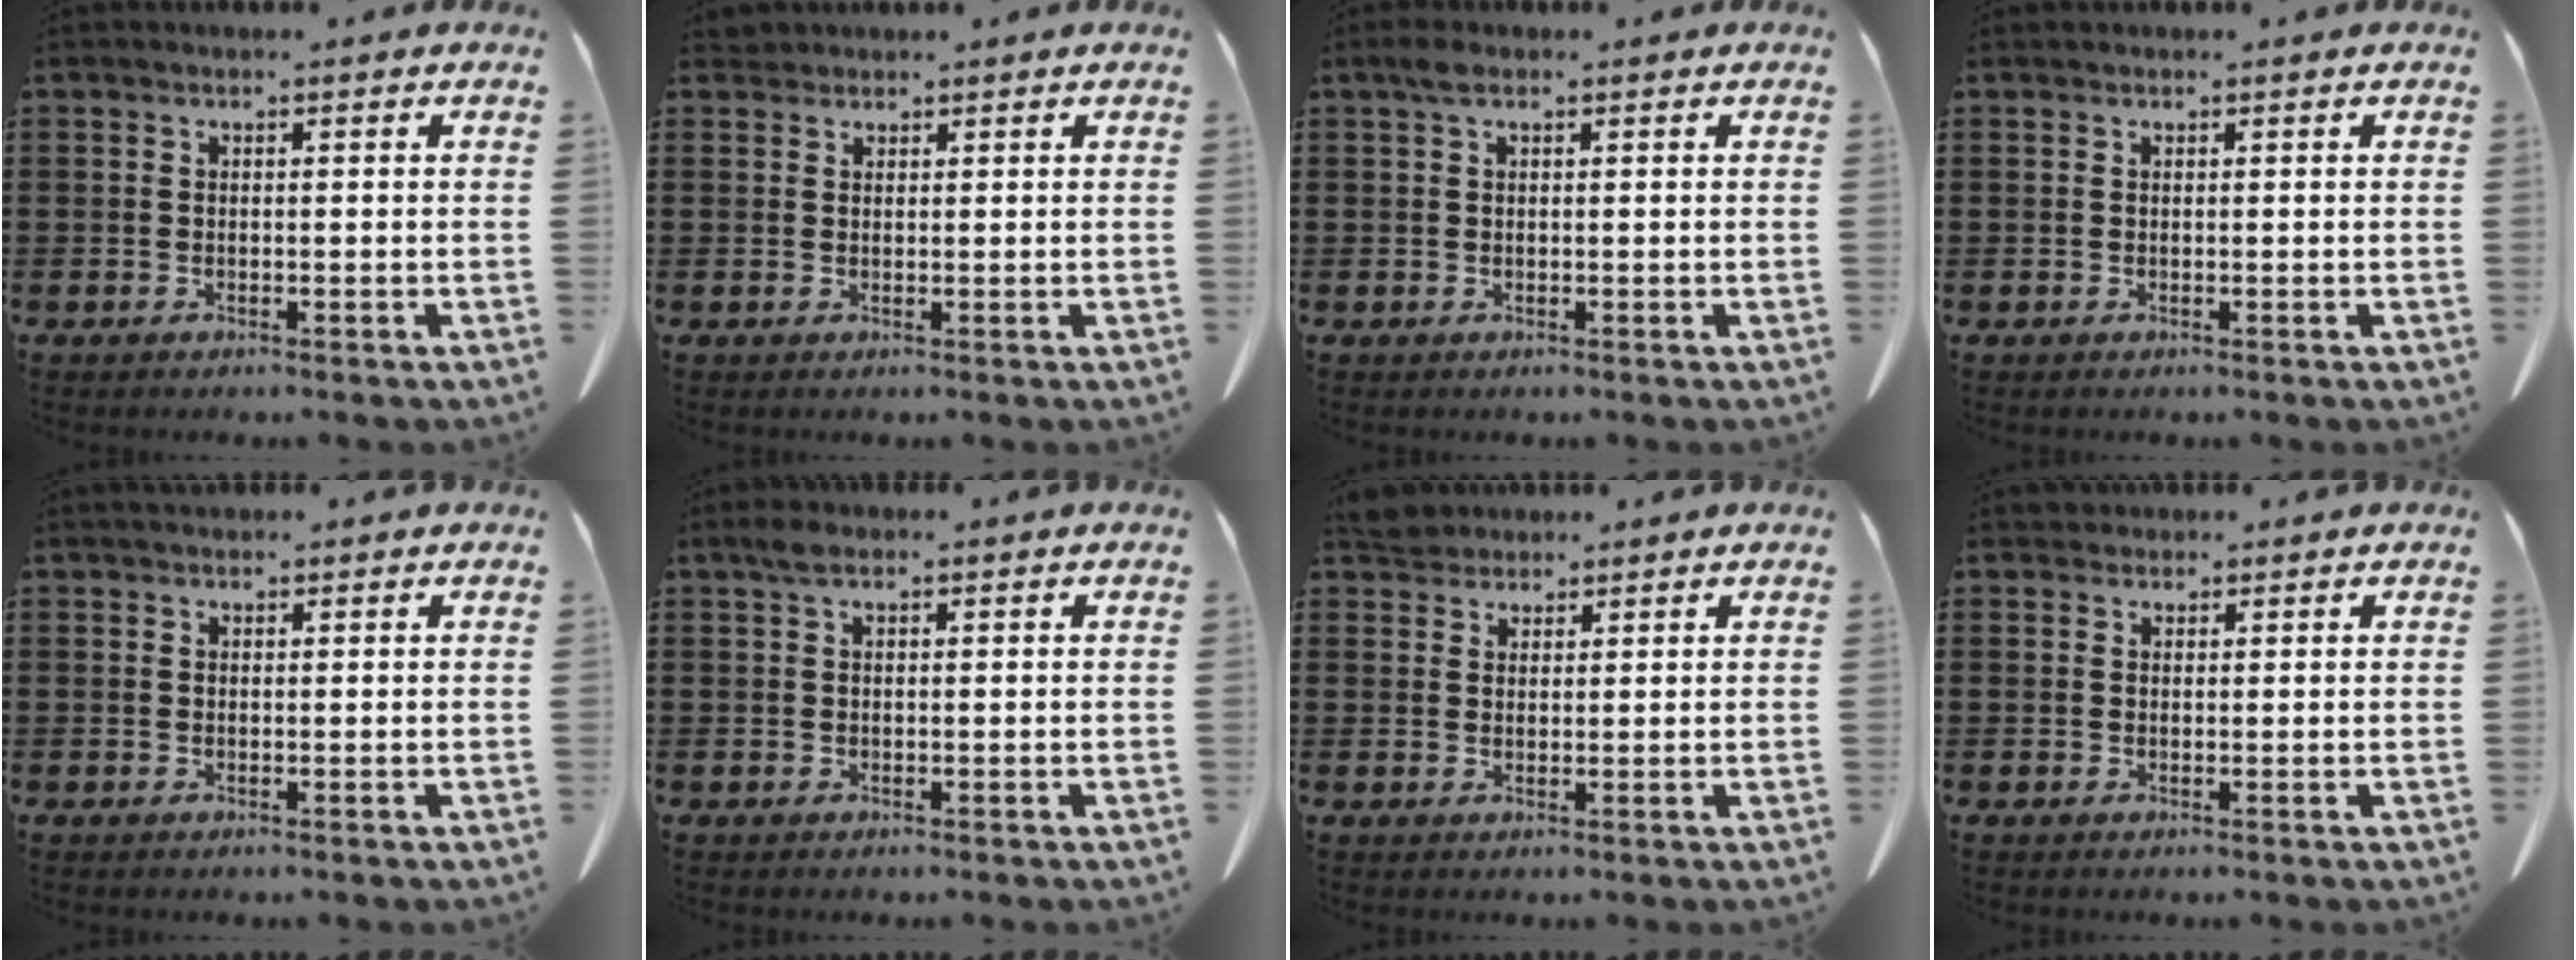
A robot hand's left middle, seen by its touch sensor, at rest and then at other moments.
{"total": 1.4, "force": [1.3, 0.4, 0.2], "torque": [-0.008, 0.000, 0.027]}
{"total": 1.5, "force": [0.7, 0.6, 1.2], "torque": [-0.027, 0.004, 0.013]}
{"total": 0.0}
{"total": 0.7, "force": [0.6, 0.2, 0.1], "torque": [-0.004, -0.001, 0.014]}
{"total": 1.5, "force": [0.8, 0.6, 1.2], "torque": [-0.027, 0.002, 0.015]}
{"total": 3.5, "force": [3.3, 0.9, 0.6], "torque": [-0.024, -0.003, 0.066]}
{"total": 1.3, "force": [1.2, 0.5, 0.0], "torque": [-0.004, 0.001, 0.026]}